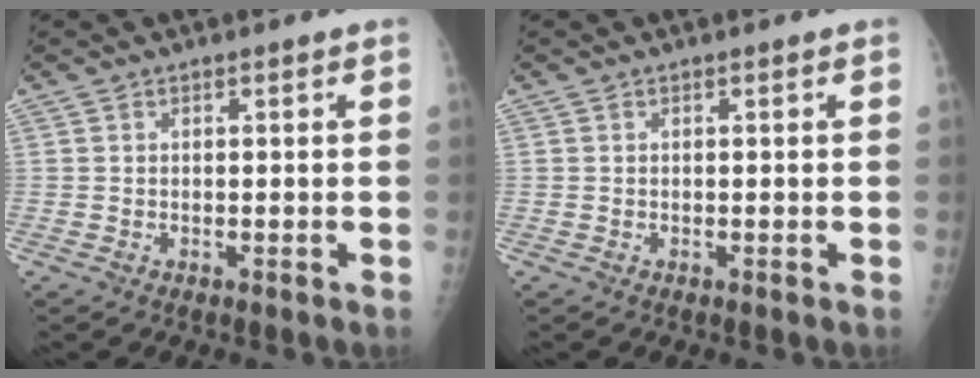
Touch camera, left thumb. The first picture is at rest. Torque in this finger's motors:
{"motor_torque": [0.00, 0.00, -0.01, -0.01, 0.00]}